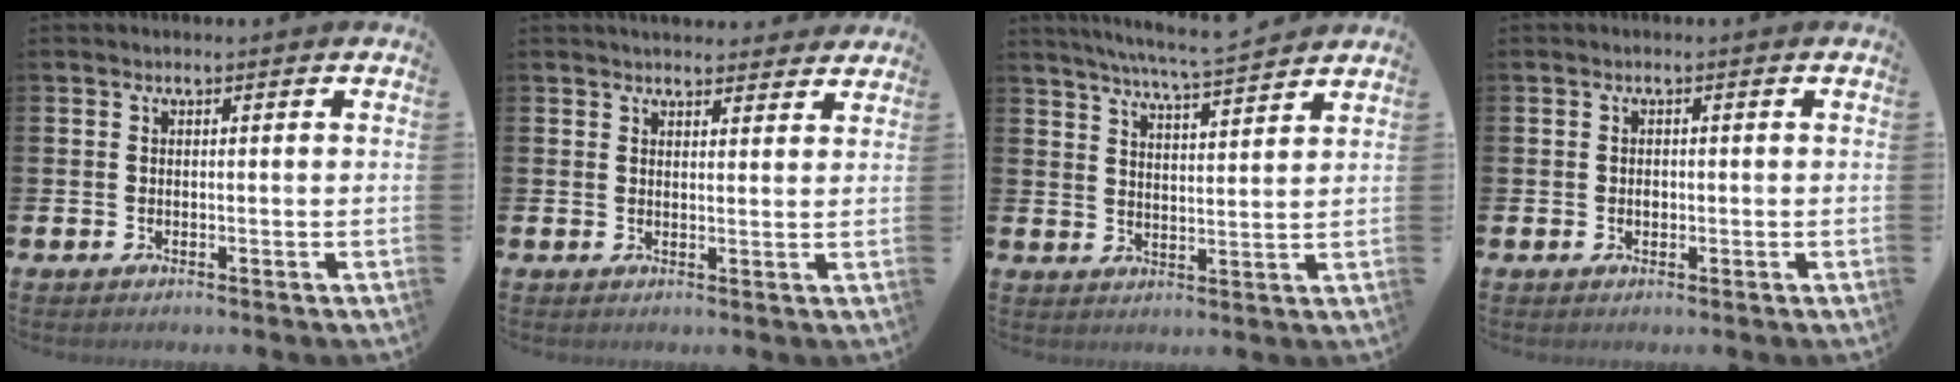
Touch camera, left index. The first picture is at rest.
{"total": 2.9, "force": [2.9, 0.5, 0.1], "torque": [0.000, -0.017, 0.051]}
{"total": 6.5, "force": [6.2, -0.5, 1.8], "torque": [-0.053, -0.037, 0.109]}
{"total": 0.9, "force": [0.0, 0.7, 0.5], "torque": [0.001, 0.000, -0.004]}